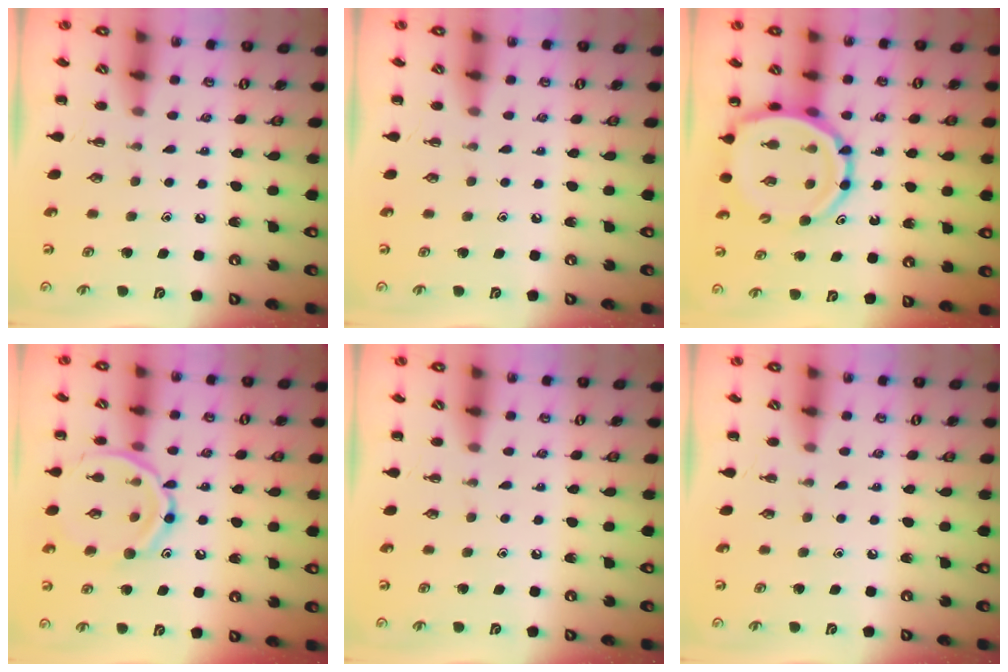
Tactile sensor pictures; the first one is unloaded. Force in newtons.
{"total": 0.0}
{"total": 14.0, "press": 13.4, "slide": 3.8}
{"total": 14.2, "press": 14.2, "slide": 1.4}
{"total": 0.0}
{"total": 0.0}